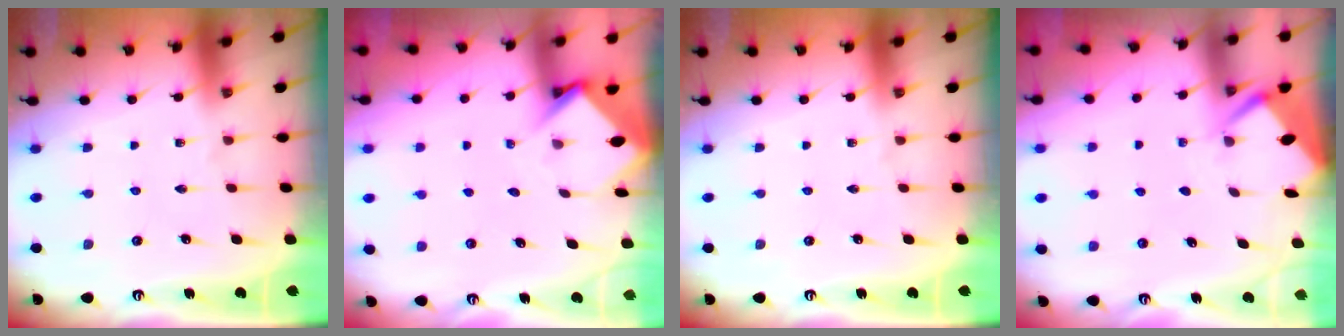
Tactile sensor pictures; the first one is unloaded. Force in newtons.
{"total": 3.8, "press": 3.8, "slide": 0.2}
{"total": 0.0}
{"total": 2.7, "press": 2.6, "slide": 0.3}